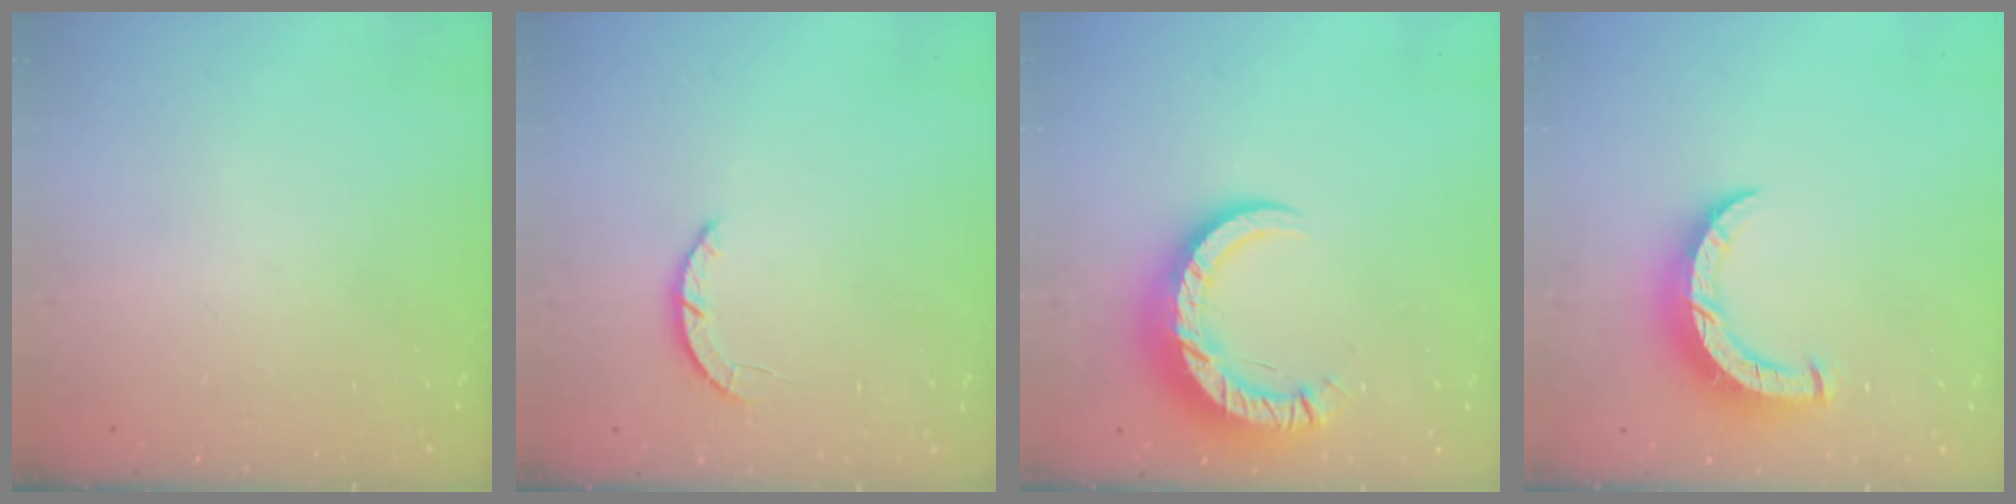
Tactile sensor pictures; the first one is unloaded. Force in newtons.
{"total": 2.2, "press": 2.2, "slide": 0.3}
{"total": 12.6, "press": 12.5, "slide": 1.3}
{"total": 8.6, "press": 8.5, "slide": 0.7}